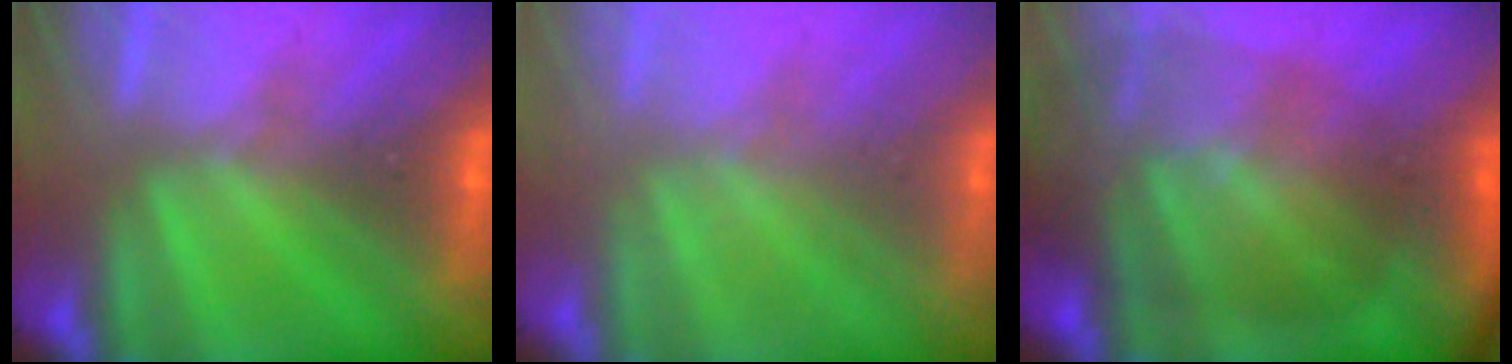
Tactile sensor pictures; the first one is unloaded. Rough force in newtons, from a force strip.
{"total": 2.3}
{"total": 7.9}